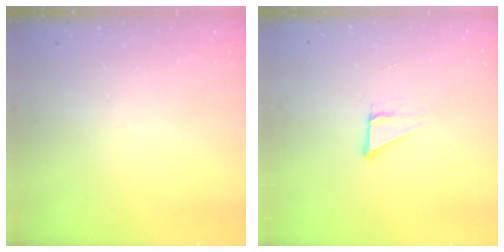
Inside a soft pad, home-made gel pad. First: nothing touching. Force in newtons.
{"total": 2.9, "press": 2.9, "slide": 0.2}